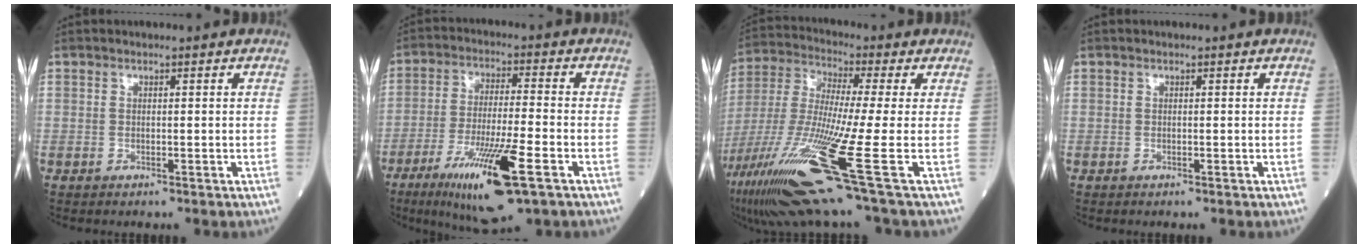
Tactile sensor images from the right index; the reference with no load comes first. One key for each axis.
{"total": 14.9, "fx": -7.2, "fy": 1.4, "fz": 12.9, "tx": -0.241, "ty": -0.035, "tz": -0.121}
{"total": 22.8, "fx": -9.5, "fy": 0.6, "fz": 20.8, "tx": -0.423, "ty": -0.053, "tz": -0.176}
{"total": 0.0}